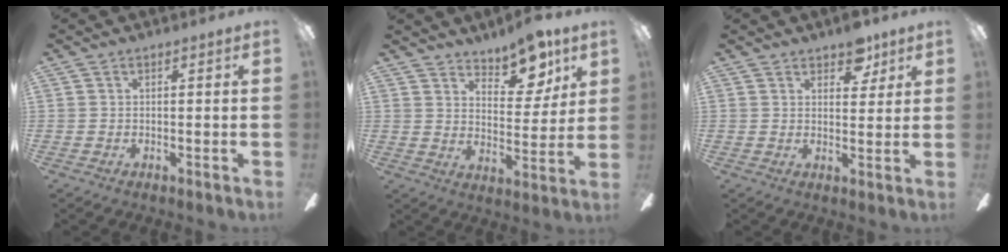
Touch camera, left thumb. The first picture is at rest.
{"total": 10.6, "force": [8.1, 4.6, 4.9], "torque": [-0.060, -0.049, 0.142]}
{"total": 6.2, "force": [4.6, 3.2, 2.6], "torque": [-0.015, -0.021, 0.077]}